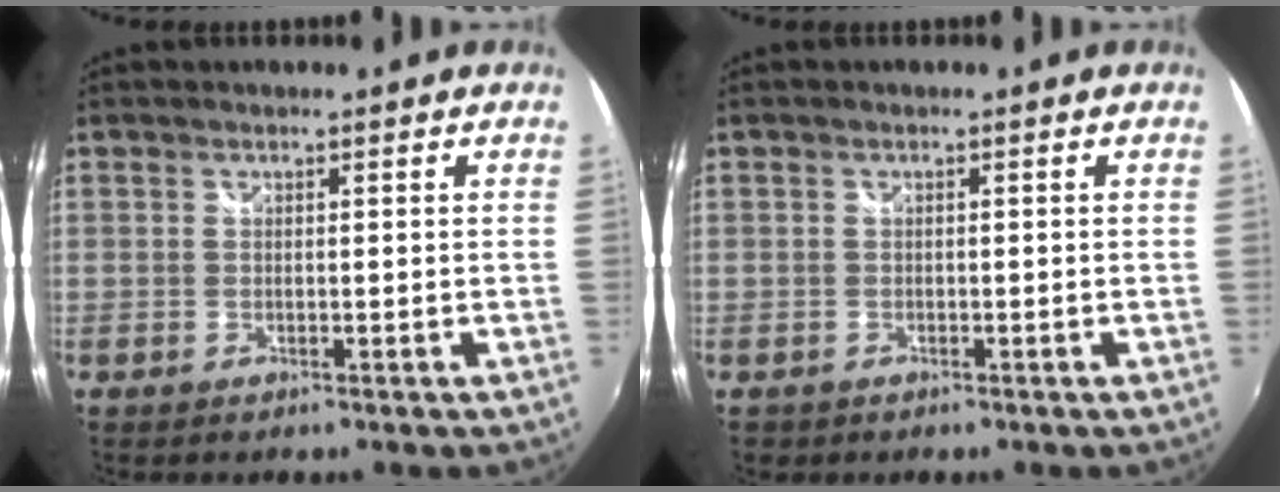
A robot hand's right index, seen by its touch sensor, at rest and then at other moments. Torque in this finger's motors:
{"motor_torque": [-0.05, -0.05, -0.53, -0.21]}